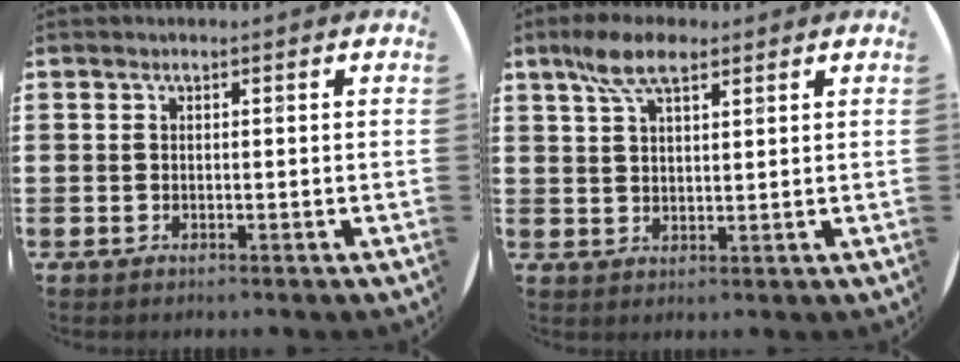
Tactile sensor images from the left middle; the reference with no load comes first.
{"total": 6.4, "force": [4.2, 2.4, 4.1], "torque": [-0.090, 0.006, 0.076]}